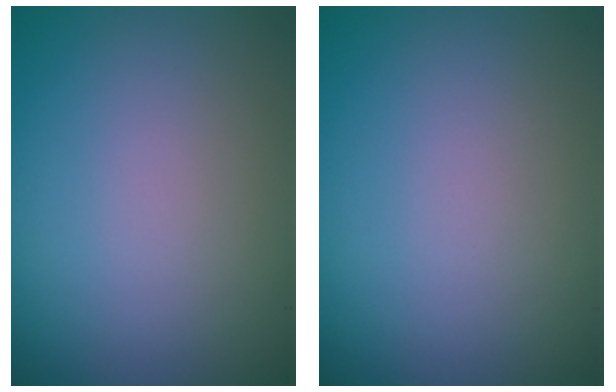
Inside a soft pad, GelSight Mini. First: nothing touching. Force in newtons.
{"total": 0.0}